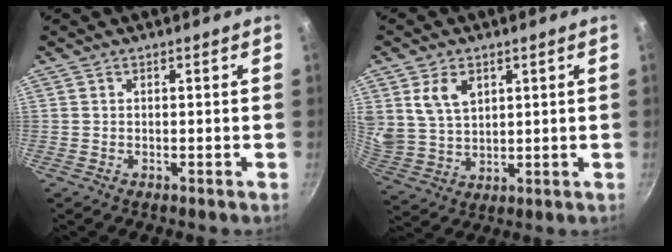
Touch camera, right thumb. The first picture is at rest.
{"total": 8.7, "force": [3.5, 5.9, 5.3], "torque": [-0.083, -0.018, 0.079]}